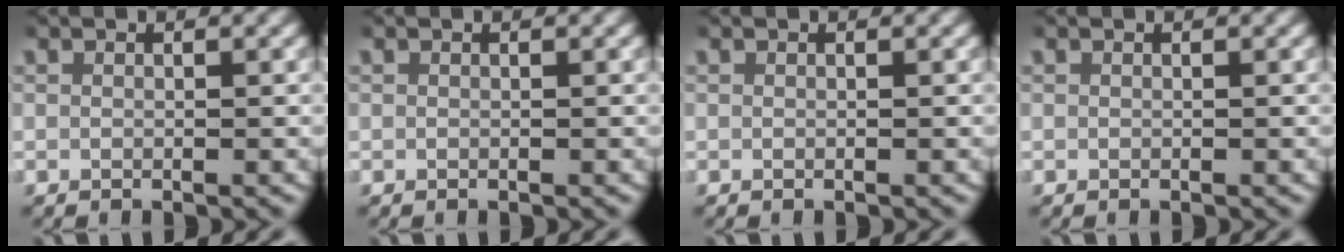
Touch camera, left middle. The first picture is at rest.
{"total": 0.0}
{"total": 0.0}
{"total": 0.0}